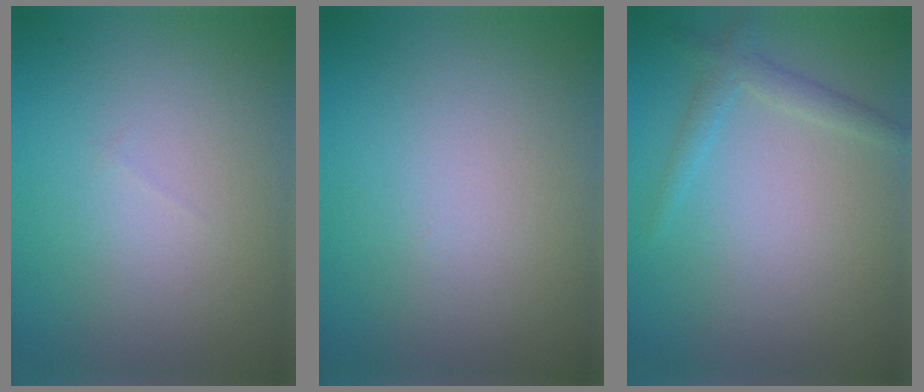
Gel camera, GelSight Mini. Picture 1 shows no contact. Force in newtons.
{"total": 0.0}
{"total": 1.8, "press": 1.8, "slide": 0.1}